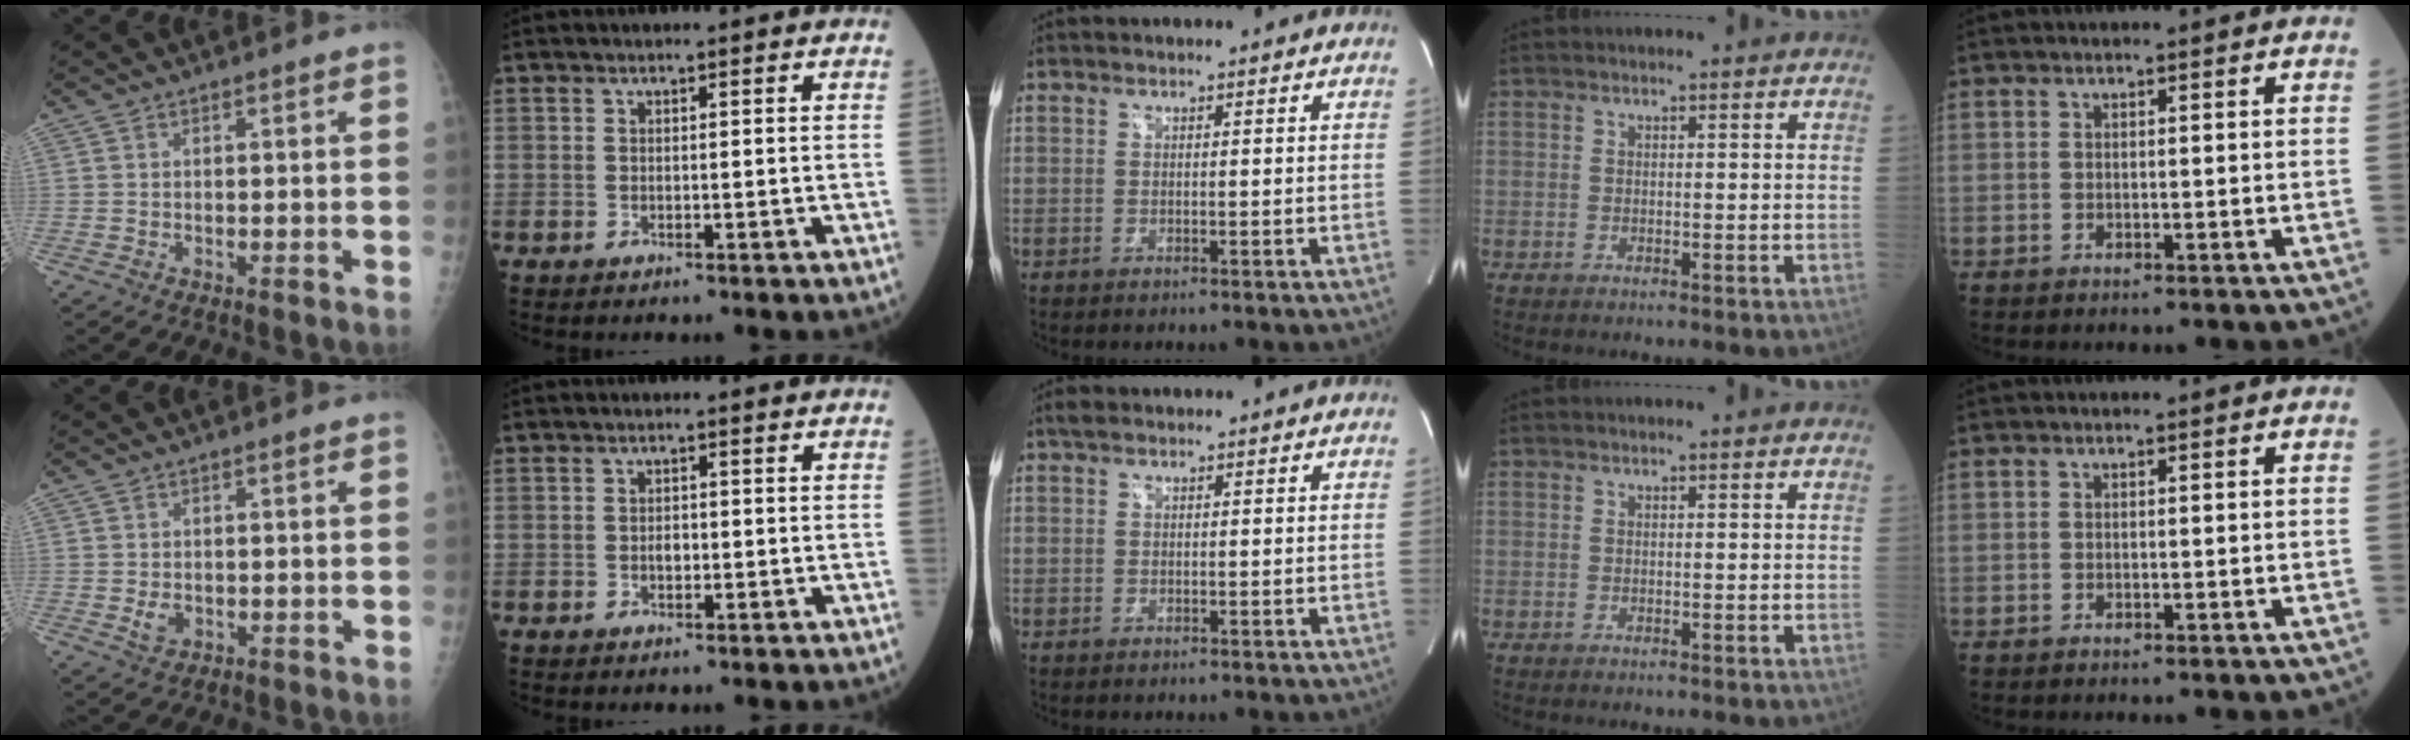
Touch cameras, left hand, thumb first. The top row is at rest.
{"thumb": {"total": 2.4, "force": [0.0, 1.7, 1.7], "torque": [-0.022, -0.004, 0.008]}, "index": {"total": 1.3, "force": [-0.4, 0.8, 1.0], "torque": [-0.017, 0.001, -0.006]}, "middle": {"total": 0.8, "force": [0.5, 0.5, 0.4], "torque": [-0.006, 0.007, 0.007]}}